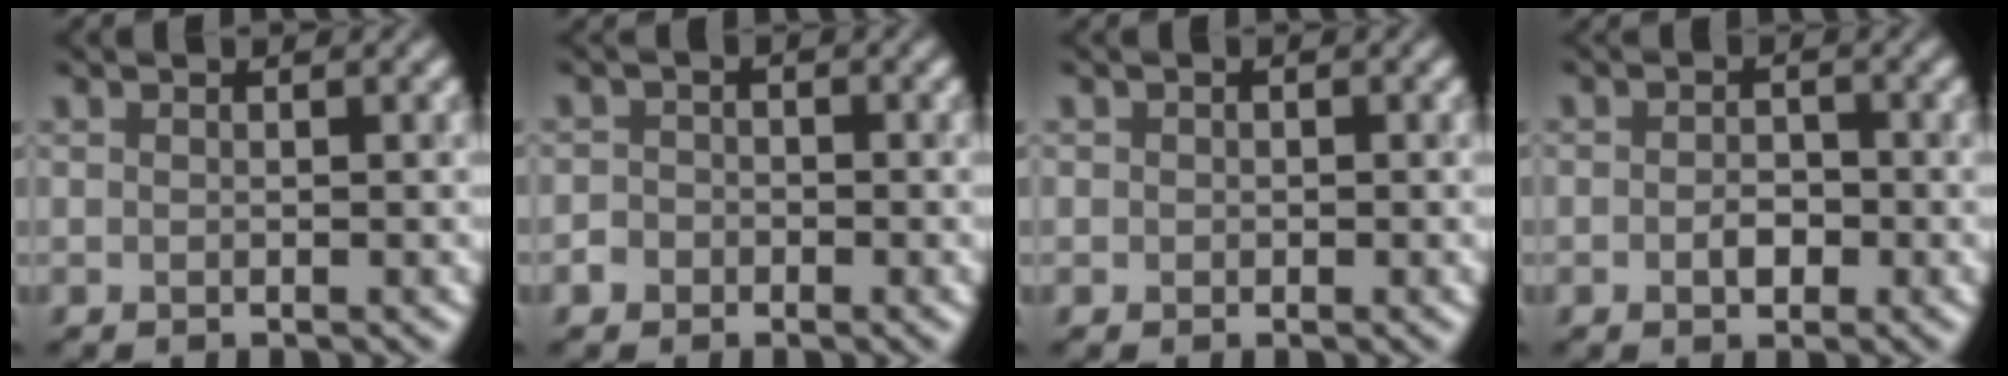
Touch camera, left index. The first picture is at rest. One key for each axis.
{"total": 1.5, "fx": -1.0, "fy": 1.1, "fz": -0.1, "tx": 0.010, "ty": 0.001, "tz": -0.013}
{"total": 0.6, "fx": -0.1, "fy": 0.5, "fz": -0.4, "tx": 0.009, "ty": -0.005, "tz": 0.001}
{"total": 1.4, "fx": -0.7, "fy": 0.9, "fz": 0.8, "tx": -0.019, "ty": -0.004, "tz": -0.009}